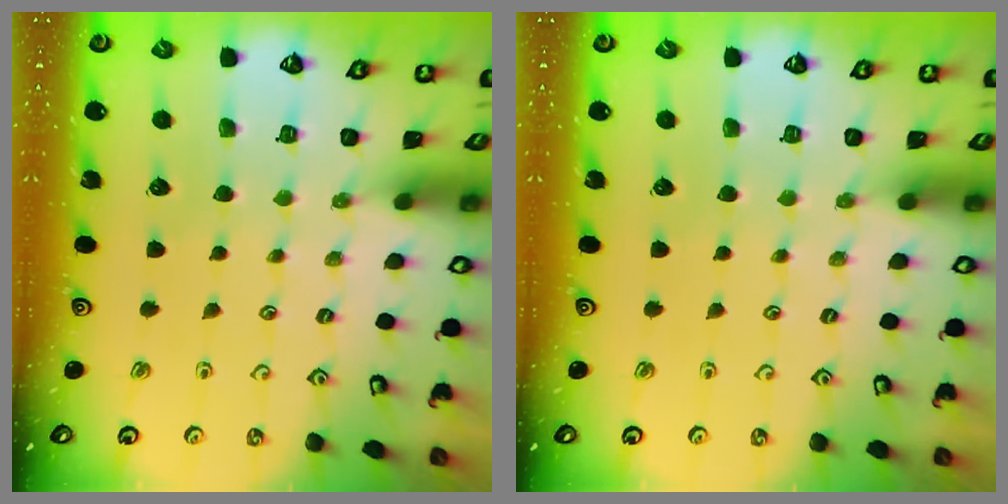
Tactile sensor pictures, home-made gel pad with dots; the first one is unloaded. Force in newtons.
{"total": 0.0}